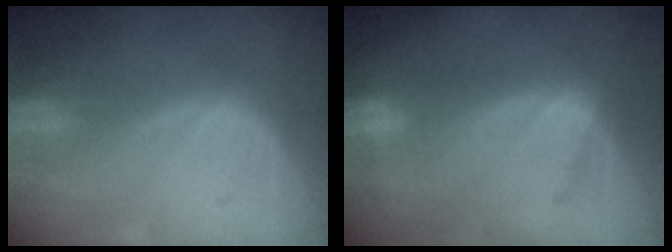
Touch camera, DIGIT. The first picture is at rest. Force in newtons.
{"total": 8.4, "press": 7.7, "slide": 3.5}